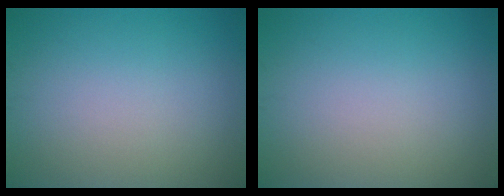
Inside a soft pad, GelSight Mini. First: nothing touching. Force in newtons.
{"total": 0.0}